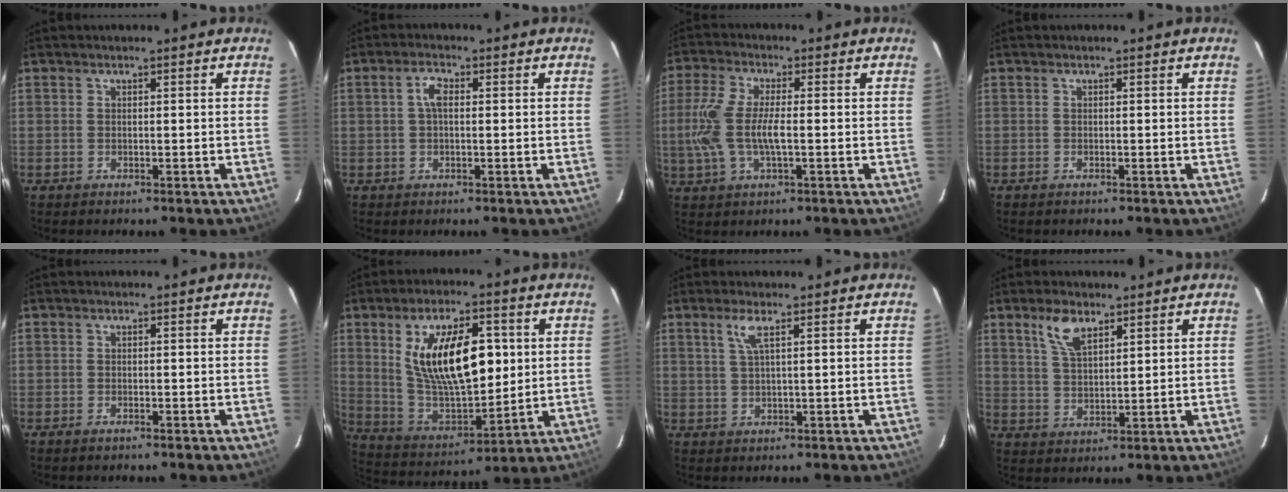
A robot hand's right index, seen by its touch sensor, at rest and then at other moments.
{"total": 2.8, "force": [0.3, 1.3, 2.5], "torque": [-0.052, 0.009, 0.006]}
{"total": 9.7, "force": [-1.0, 3.2, 9.1], "torque": [-0.200, 0.000, -0.020]}
{"total": 0.0}
{"total": 1.0, "force": [-0.8, 0.3, 0.5], "torque": [-0.012, -0.002, -0.018]}
{"total": 18.7, "force": [4.5, 8.4, 16.1], "torque": [-0.284, 0.000, 0.096]}
{"total": 3.0, "force": [1.5, -0.1, 2.5], "torque": [-0.054, 0.000, 0.034]}
{"total": 6.2, "force": [3.8, 2.7, 4.0], "torque": [-0.079, 0.008, 0.078]}